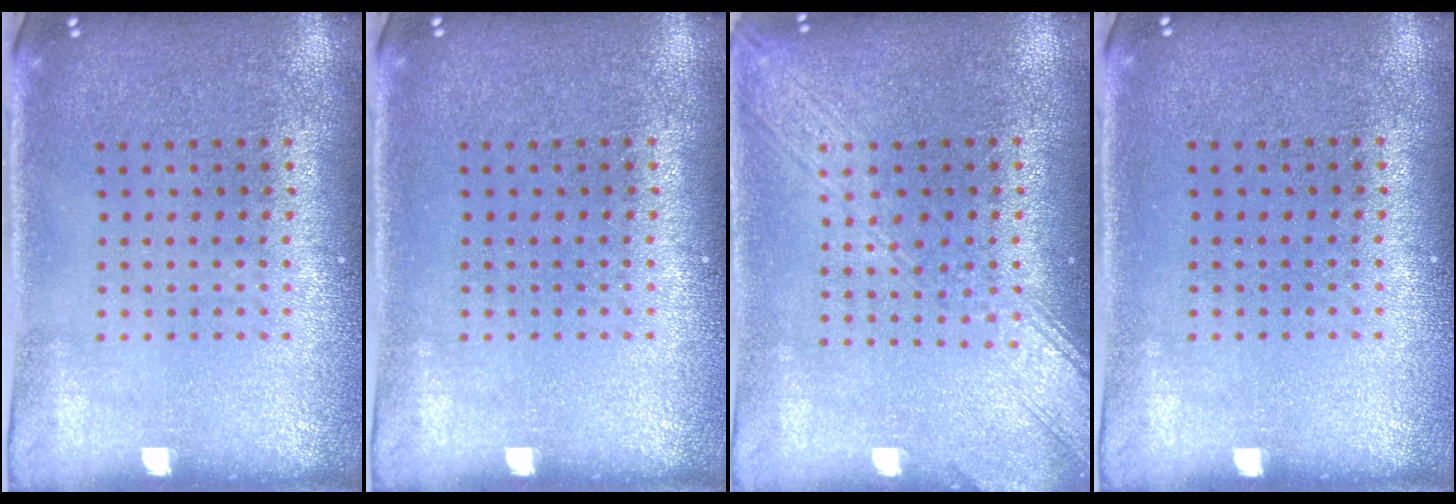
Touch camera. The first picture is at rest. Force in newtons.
{"total": 0.0}
{"total": 3.2, "press": 3.2, "slide": 0.4}
{"total": 0.0}